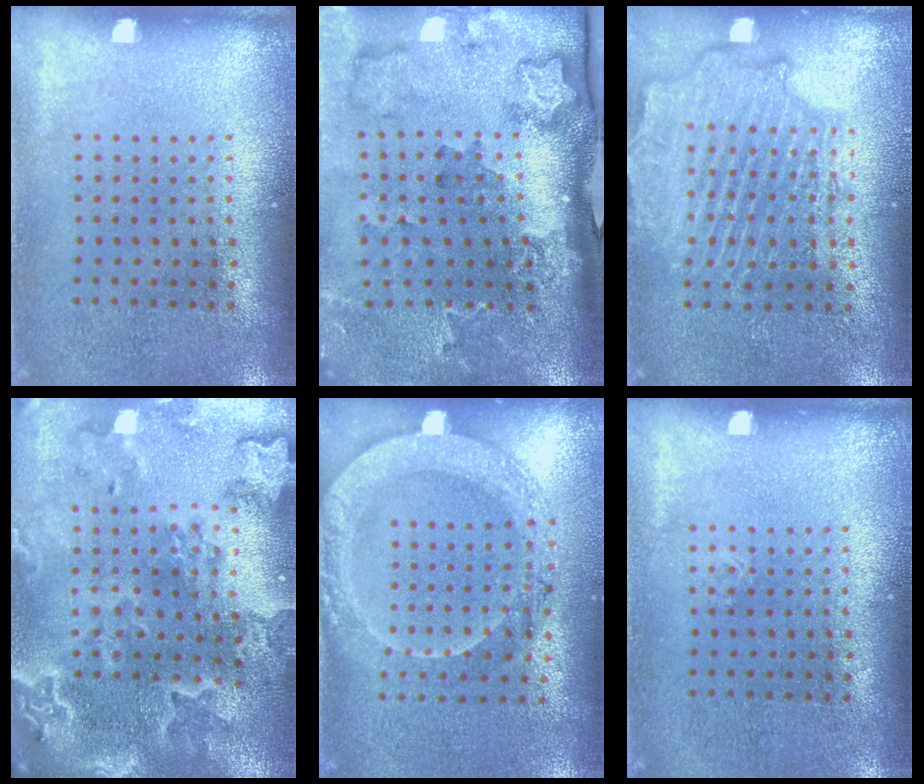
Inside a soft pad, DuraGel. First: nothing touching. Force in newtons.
{"total": 2.2, "press": 2.0, "slide": 1.0}
{"total": 2.2, "press": 2.2, "slide": 0.6}
{"total": 3.2, "press": 3.0, "slide": 1.3}
{"total": 2.0, "press": 2.0, "slide": 0.5}
{"total": 0.0}